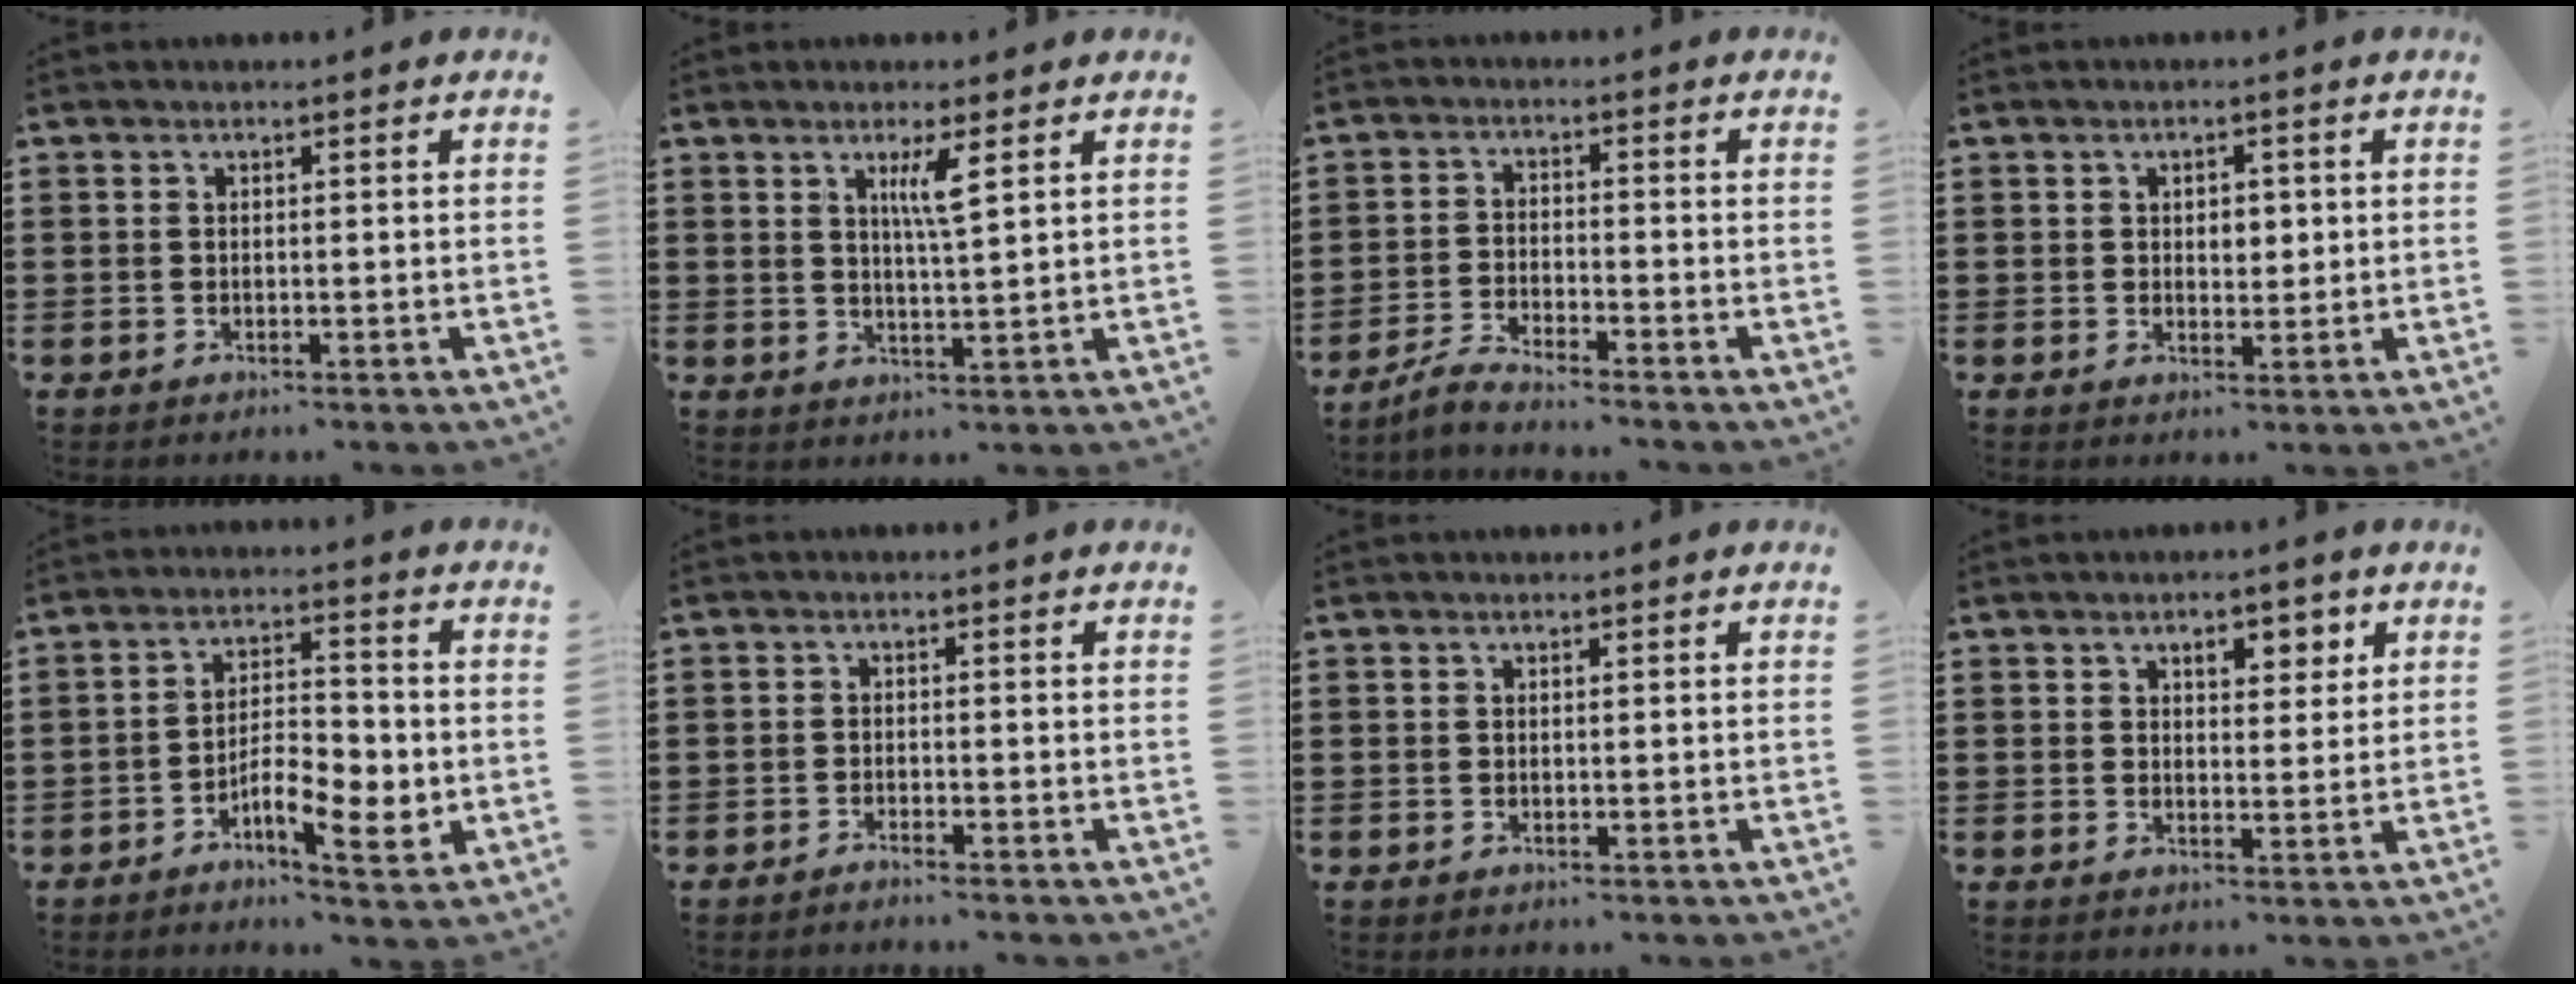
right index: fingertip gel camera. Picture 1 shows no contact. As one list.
[{"total": 3.8, "force": [1.8, 0.1, 3.4], "torque": [-0.072, -0.001, 0.027]}, {"total": 3.4, "force": [-3.3, -0.1, 0.8], "torque": [-0.032, -0.002, -0.070]}, {"total": 2.4, "force": [0.3, 1.6, 1.7], "torque": [-0.028, 0.007, 0.001]}, {"total": 7.4, "force": [-3.0, 2.7, 6.2], "torque": [-0.112, 0.004, -0.054]}, {"total": 1.4, "force": [-1.4, -0.1, 0.1], "torque": [-0.003, 0.001, -0.027]}, {"total": 0.0}, {"total": 4.0, "force": [2.1, 2.0, 2.7], "torque": [-0.037, 0.001, 0.029]}]